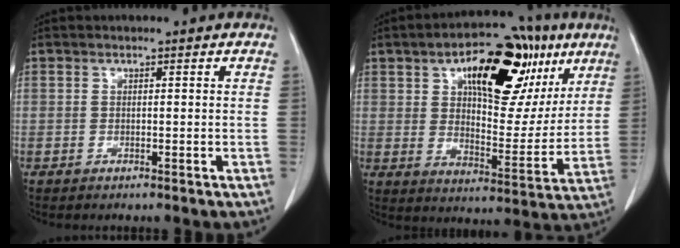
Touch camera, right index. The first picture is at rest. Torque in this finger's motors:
{"motor_torque": [0.67, 0.38, 0.38, 0.18]}